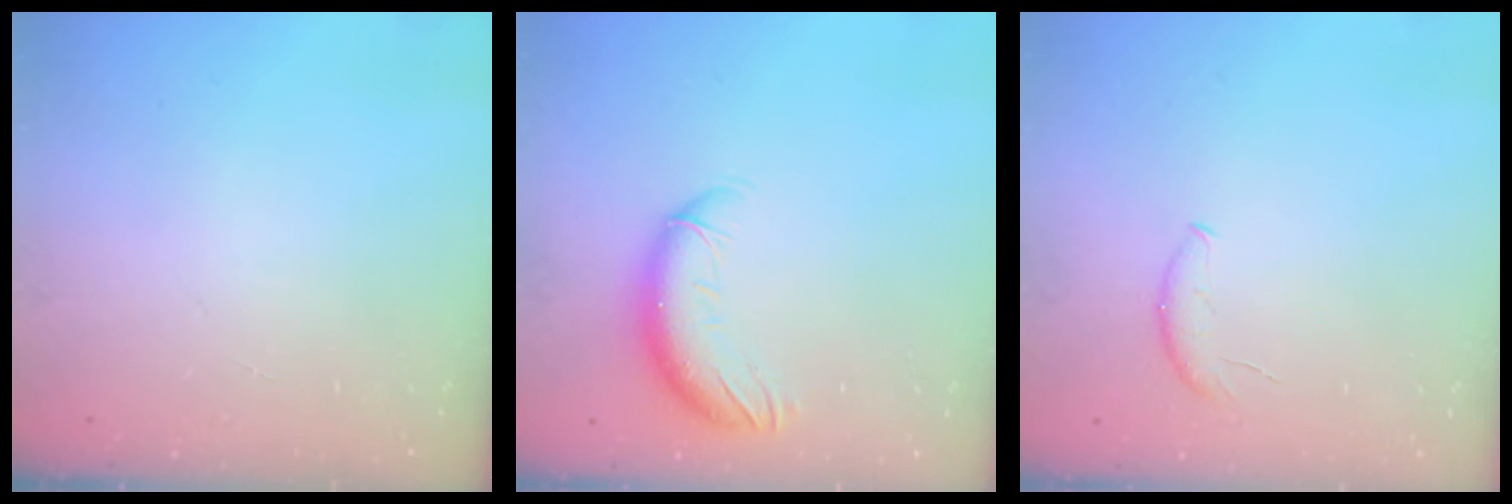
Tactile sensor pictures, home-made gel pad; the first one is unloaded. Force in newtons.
{"total": 10.6, "press": 10.4, "slide": 2.0}
{"total": 5.4, "press": 5.4, "slide": 0.2}